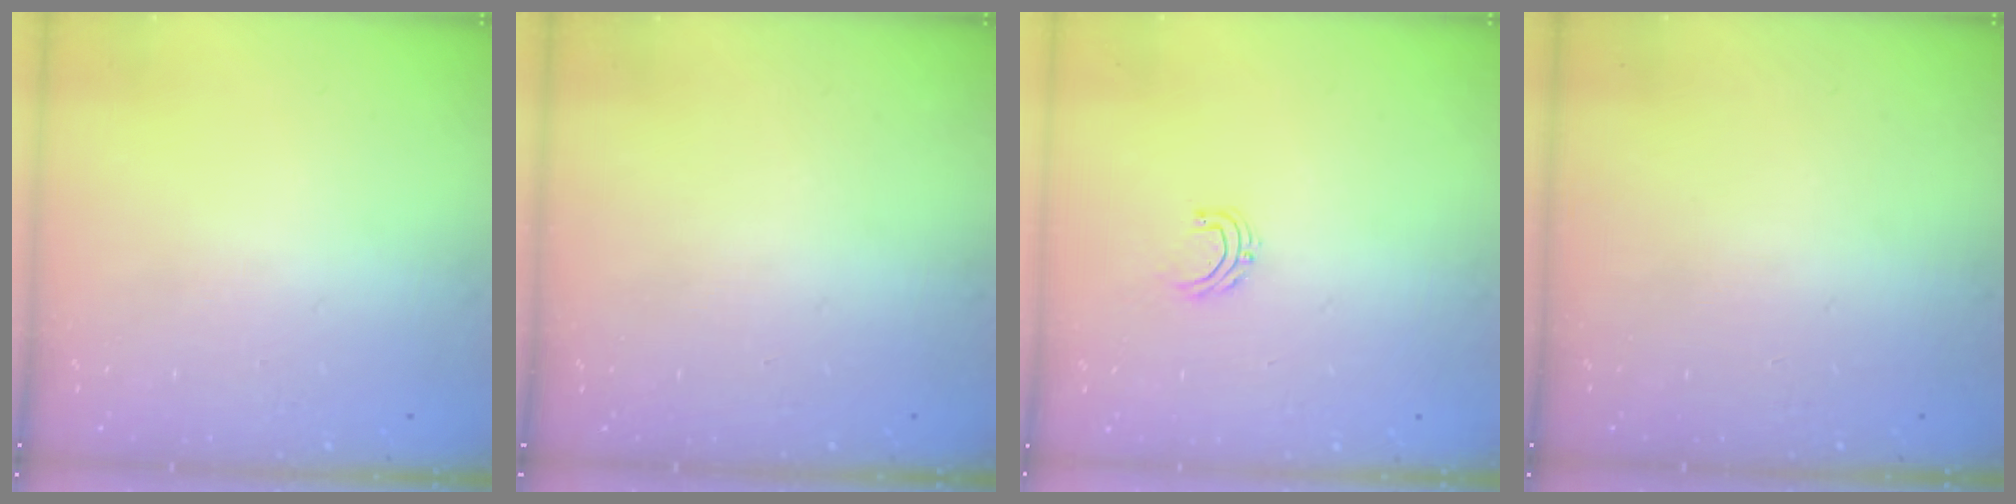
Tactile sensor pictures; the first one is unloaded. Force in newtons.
{"total": 0.0}
{"total": 4.7, "press": 4.7, "slide": 0.3}
{"total": 0.0}